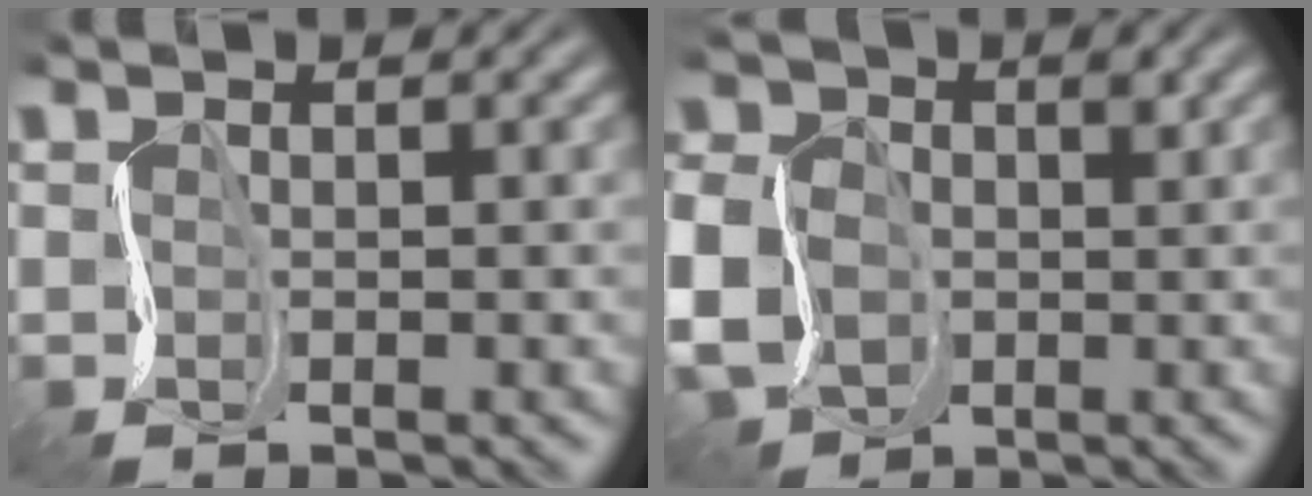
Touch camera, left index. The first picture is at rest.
{"total": 8.5, "force": [-4.2, 6.6, 3.3], "torque": [-0.055, -0.029, -0.101]}